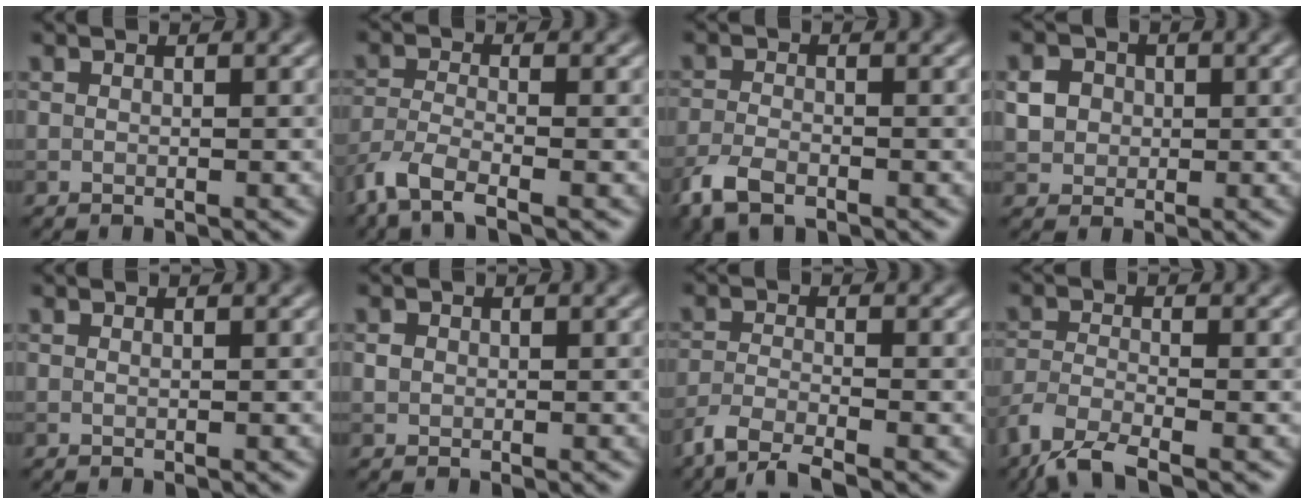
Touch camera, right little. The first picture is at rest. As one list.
[{"total": 4.5, "force": [-3.3, 1.3, 2.8], "torque": [-0.062, -0.012, -0.077]}, {"total": 3.8, "force": [-2.6, 1.7, 2.2], "torque": [-0.049, -0.009, -0.058]}, {"total": 2.7, "force": [0.3, 2.5, 1.1], "torque": [-0.023, 0.002, 0.012]}, {"total": 0.0}, {"total": 0.7, "force": [0.1, 0.7, 0.2], "torque": [-0.002, -0.001, 0.000]}, {"total": 3.9, "force": [-3.2, 0.7, 2.2], "torque": [-0.044, -0.007, -0.070]}, {"total": 4.8, "force": [-3.8, 1.2, 2.8], "torque": [-0.058, -0.010, -0.084]}]